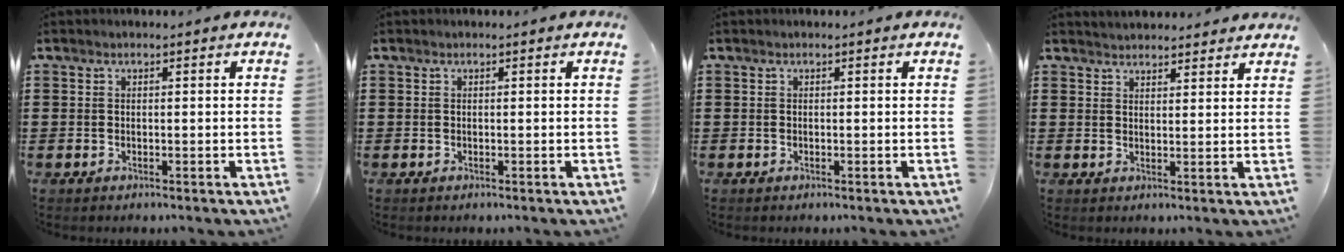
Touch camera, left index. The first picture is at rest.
{"total": 0.0}
{"total": 0.0}
{"total": 2.4, "force": [2.4, 0.1, -0.1], "torque": [-0.004, -0.002, 0.048]}